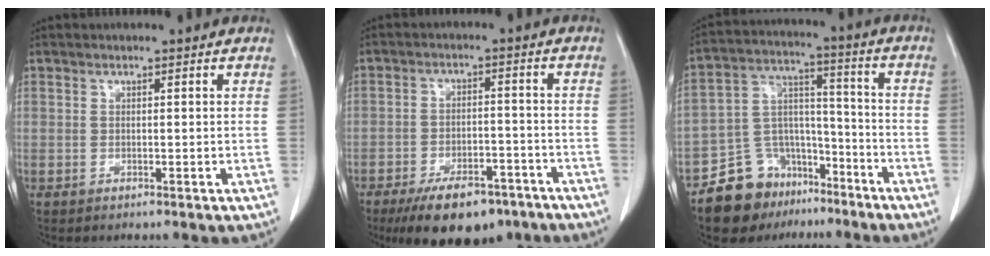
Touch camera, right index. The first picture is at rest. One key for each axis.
{"total": 11.8, "fx": -8.6, "fy": 5.2, "fz": 6.3, "tx": -0.091, "ty": -0.001, "tz": -0.133}
{"total": 13.0, "fx": -9.5, "fy": 8.2, "fz": 3.4, "tx": -0.061, "ty": 0.063, "tz": -0.159}